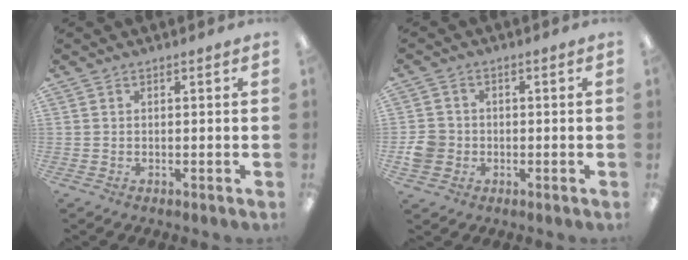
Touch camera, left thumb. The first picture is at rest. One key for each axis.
{"total": 5.4, "fx": -0.9, "fy": 4.9, "fz": 1.9, "tx": -0.033, "ty": 0.012, "tz": -0.015}